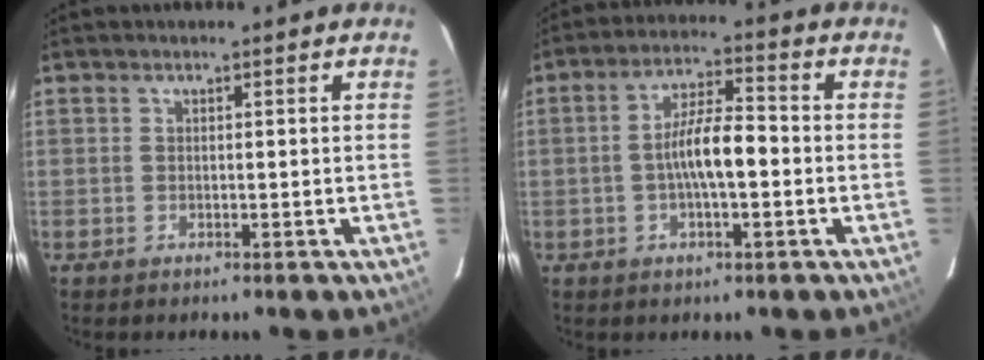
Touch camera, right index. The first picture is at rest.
{"total": 7.9, "force": [-1.4, 2.0, 7.5], "torque": [-0.137, 0.009, -0.024]}